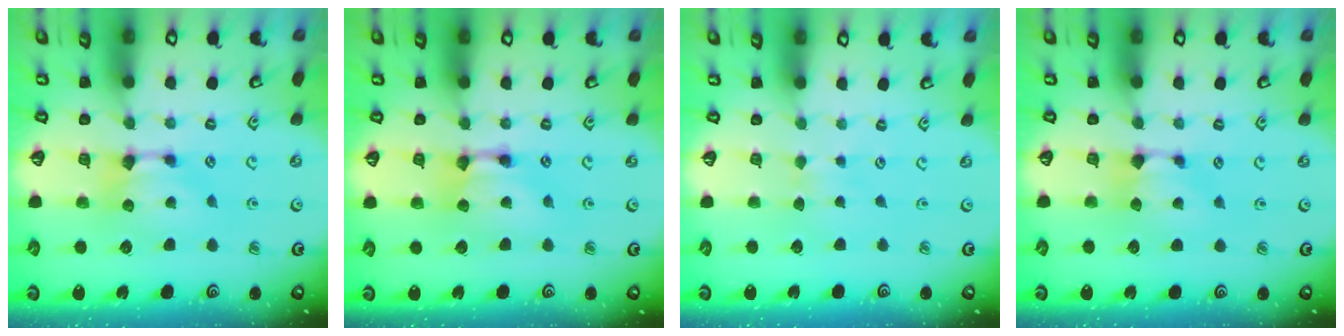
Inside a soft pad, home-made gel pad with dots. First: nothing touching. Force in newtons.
{"total": 2.0, "press": 2.0, "slide": 0.1}
{"total": 2.6, "press": 2.6, "slide": 0.4}
{"total": 0.9, "press": 0.7, "slide": 0.6}